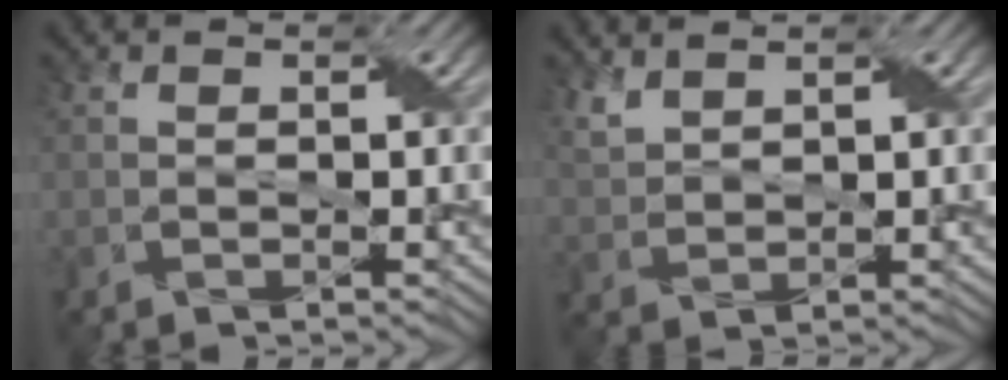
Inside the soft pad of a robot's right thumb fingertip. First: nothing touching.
{"total": 2.7, "force": [2.3, 0.8, 1.3], "torque": [-0.044, 0.003, 0.055]}